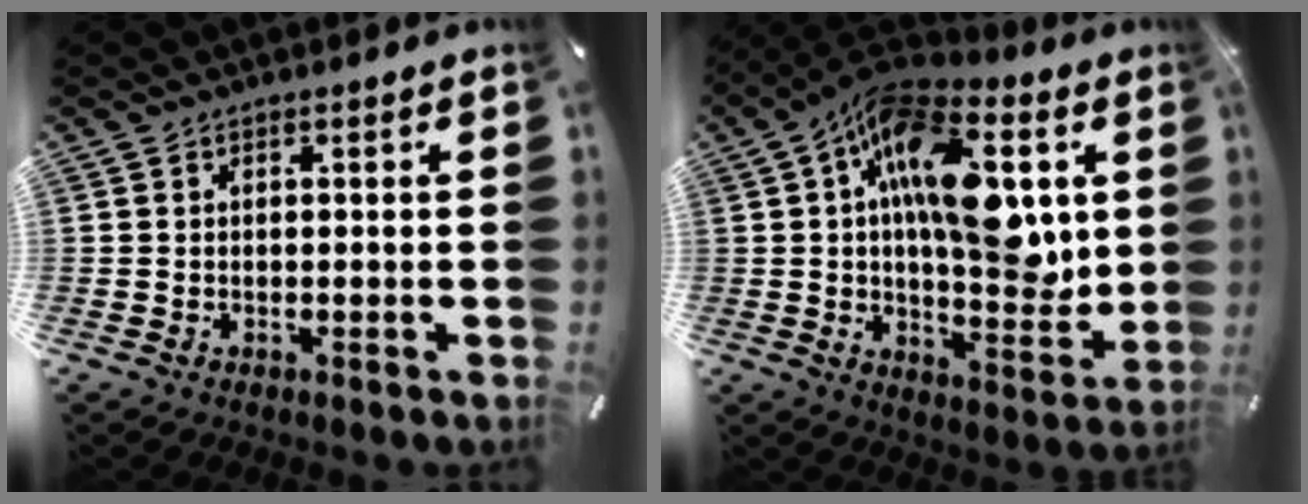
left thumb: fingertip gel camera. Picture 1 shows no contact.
{"total": 22.1, "force": [5.7, 10.4, 18.6], "torque": [-0.300, -0.020, 0.087]}